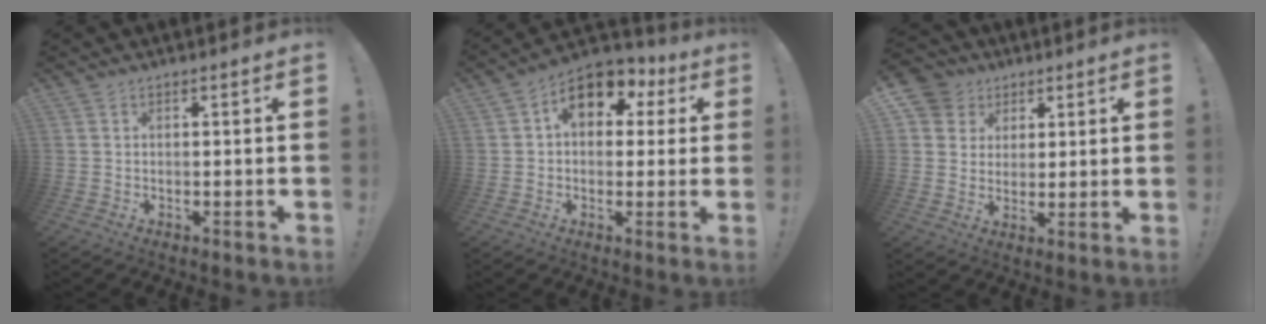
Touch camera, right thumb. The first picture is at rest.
{"total": 11.4, "force": [4.3, 7.6, 7.3], "torque": [-0.102, -0.009, 0.081]}
{"total": 8.4, "force": [3.5, 7.4, 1.5], "torque": [-0.025, -0.018, 0.074]}